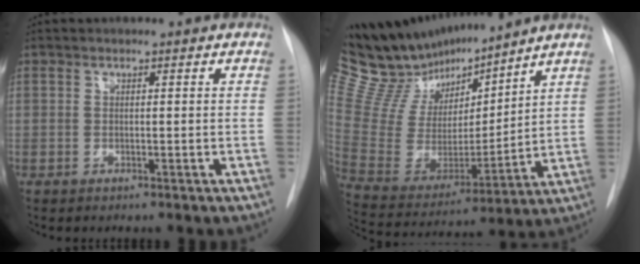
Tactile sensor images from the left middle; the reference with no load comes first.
{"total": 19.8, "force": [17.8, 3.9, 7.7], "torque": [-0.149, -0.009, 0.327]}